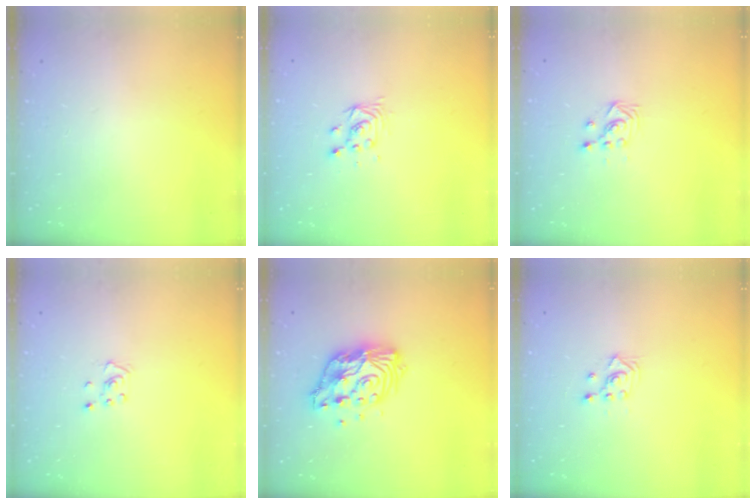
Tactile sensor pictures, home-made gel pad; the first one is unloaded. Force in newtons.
{"total": 4.1, "press": 4.1, "slide": 0.3}
{"total": 2.7, "press": 2.7, "slide": 0.3}
{"total": 2.8, "press": 2.8, "slide": 0.3}
{"total": 12.4, "press": 12.3, "slide": 1.1}
{"total": 2.4, "press": 2.2, "slide": 0.8}